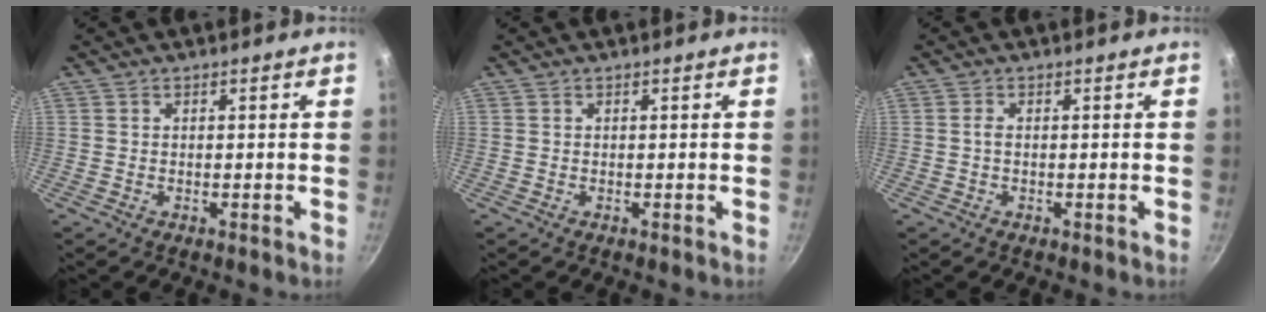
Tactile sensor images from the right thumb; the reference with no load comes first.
{"total": 0.0}
{"total": 1.2, "force": [-0.1, 0.7, 0.9], "torque": [-0.019, 0.004, -0.002]}